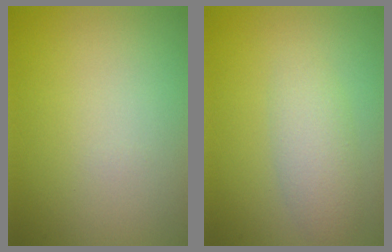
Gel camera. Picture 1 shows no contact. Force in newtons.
{"total": 2.6, "press": 2.6, "slide": 0.1}